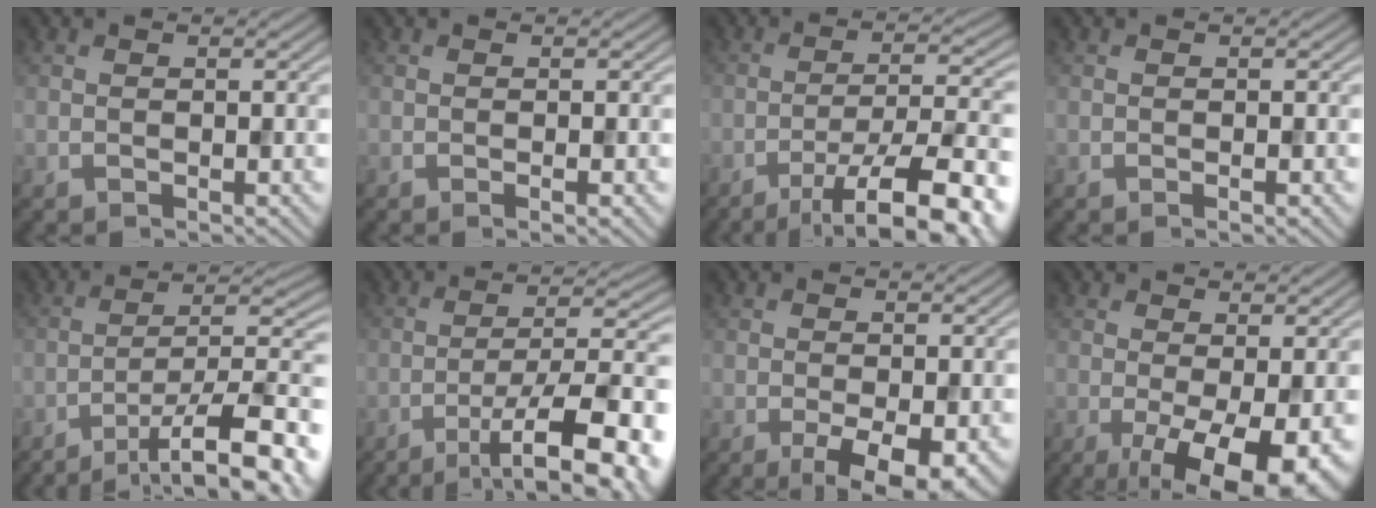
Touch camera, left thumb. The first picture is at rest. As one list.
[{"total": 1.1, "force": [-0.3, 0.0, 1.1], "torque": [-0.019, -0.002, -0.007]}, {"total": 14.4, "force": [-9.0, 3.6, 10.7], "torque": [-0.156, -0.004, -0.124]}, {"total": 0.8, "force": [-0.2, 0.0, 0.8], "torque": [-0.012, -0.002, -0.006]}, {"total": 14.7, "force": [-9.0, 3.7, 11.0], "torque": [-0.161, 0.007, -0.140]}, {"total": 14.1, "force": [-7.6, 3.5, 11.4], "torque": [-0.170, 0.007, -0.111]}, {"total": 4.8, "force": [-1.4, 1.6, 4.3], "torque": [-0.067, -0.009, -0.022]}, {"total": 9.0, "force": [-2.3, 3.0, 8.1], "torque": [-0.126, -0.007, -0.028]}]